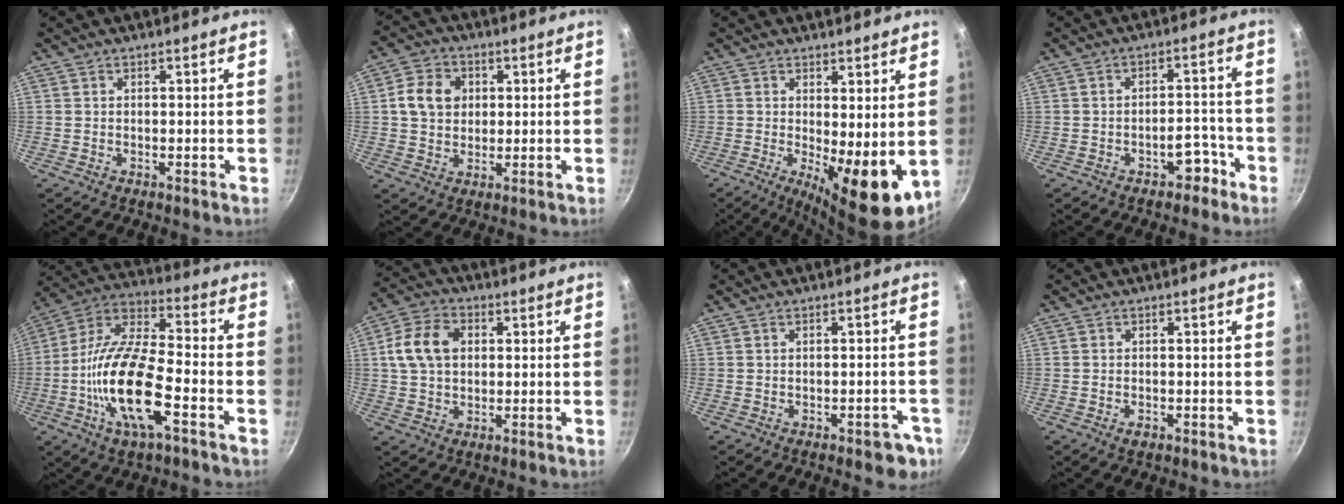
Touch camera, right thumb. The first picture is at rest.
{"total": 8.5, "force": [1.4, 7.0, 4.6], "torque": [-0.065, 0.005, 0.021]}
{"total": 12.6, "force": [-1.3, 4.5, 11.7], "torque": [-0.168, -0.025, -0.005]}
{"total": 5.2, "force": [-3.2, 2.9, 2.9], "torque": [-0.023, 0.040, -0.048]}
{"total": 19.3, "force": [-6.0, 7.0, 17.0], "torque": [-0.336, 0.033, -0.113]}
{"total": 10.1, "force": [1.7, 7.3, 6.7], "torque": [-0.119, 0.016, 0.025]}
{"total": 4.4, "force": [-2.5, 2.0, 3.0], "torque": [-0.021, 0.020, -0.026]}
{"total": 1.4, "force": [-0.8, 0.8, 0.9], "torque": [-0.016, 0.003, -0.014]}